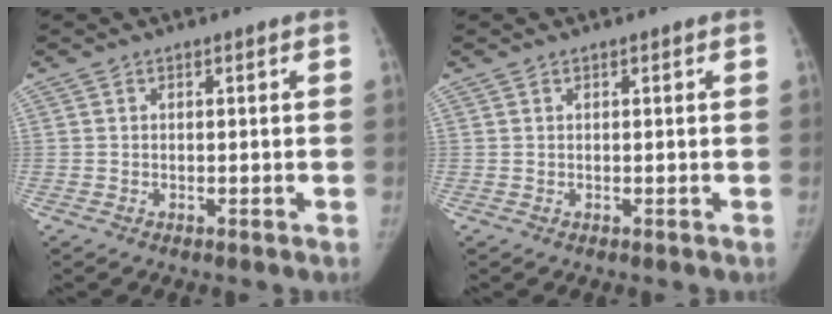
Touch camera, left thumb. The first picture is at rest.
{"total": 0.0}